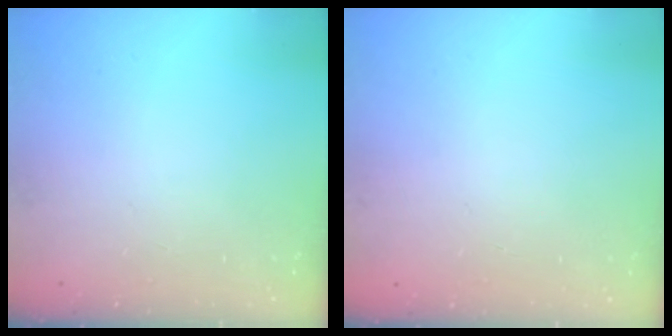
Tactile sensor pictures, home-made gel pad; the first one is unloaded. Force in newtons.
{"total": 0.0}